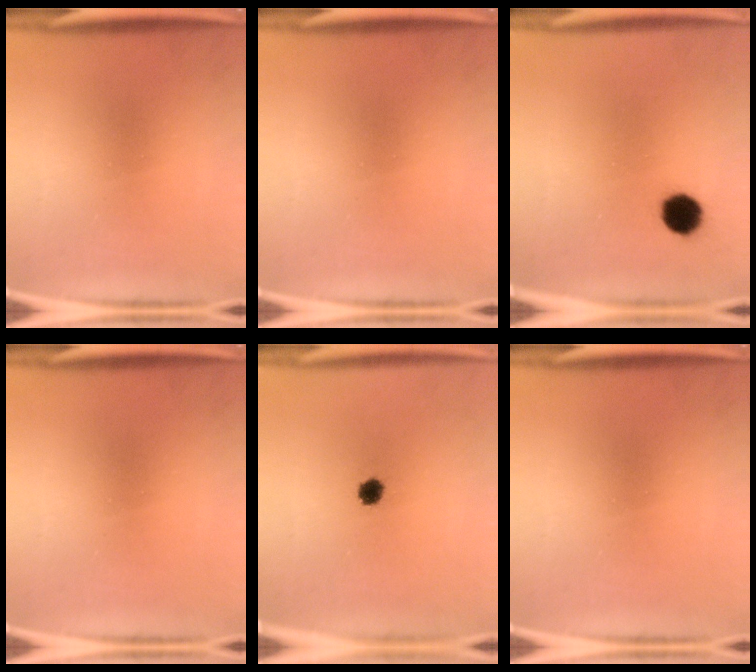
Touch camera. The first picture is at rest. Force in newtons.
{"total": 0.0}
{"total": 5.6}
{"total": 0.0}
{"total": 3.0}
{"total": 0.0}